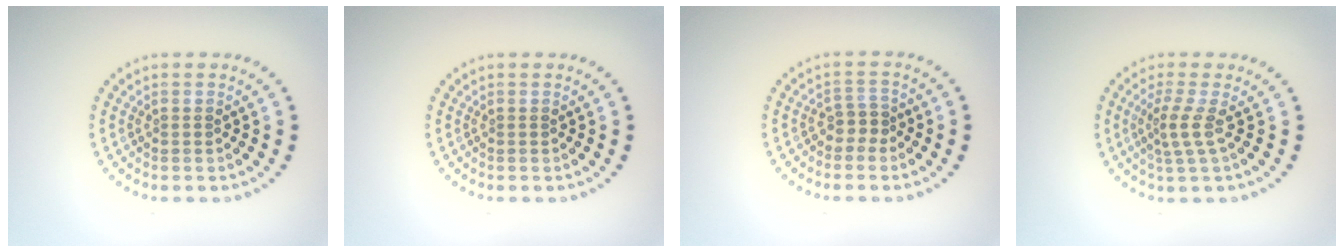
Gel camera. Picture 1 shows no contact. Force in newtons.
{"total": 0.0}
{"total": 1.6, "press": 1.2, "slide": 1.1}
{"total": 2.2, "press": 1.5, "slide": 1.6}